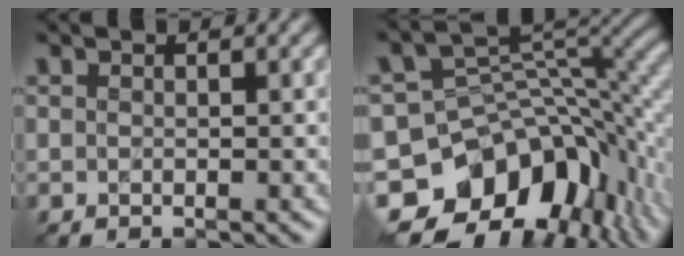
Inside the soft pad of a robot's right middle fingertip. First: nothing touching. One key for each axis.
{"total": 13.3, "fx": -6.9, "fy": 8.9, "fz": 7.1, "tx": -0.143, "ty": -0.001, "tz": -0.108}